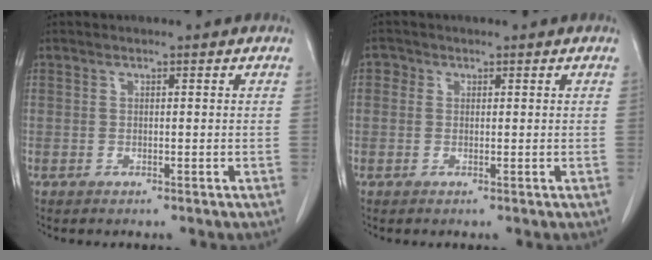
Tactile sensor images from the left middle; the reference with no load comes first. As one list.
[{"total": 1.1, "force": [0.4, 1.0, 0.2], "torque": [0.007, 0.004, 0.002]}]